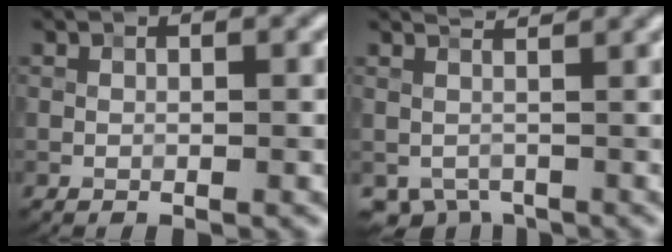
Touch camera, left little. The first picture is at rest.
{"total": 2.3, "force": [0.2, 1.7, 1.6], "torque": [-0.022, -0.002, 0.005]}